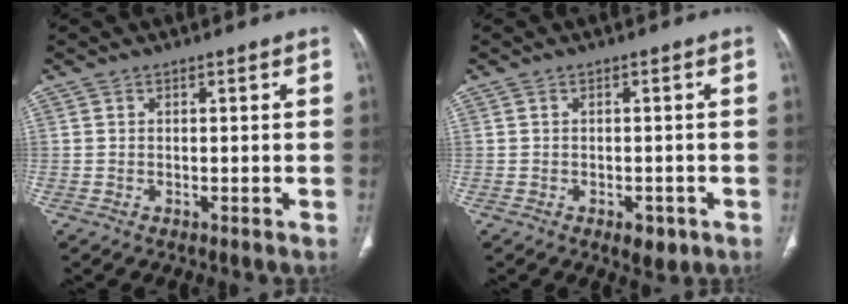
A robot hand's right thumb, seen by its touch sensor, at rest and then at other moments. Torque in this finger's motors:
{"motor_torque": [0.85, 0.59, -0.09, -0.02, 0.16]}